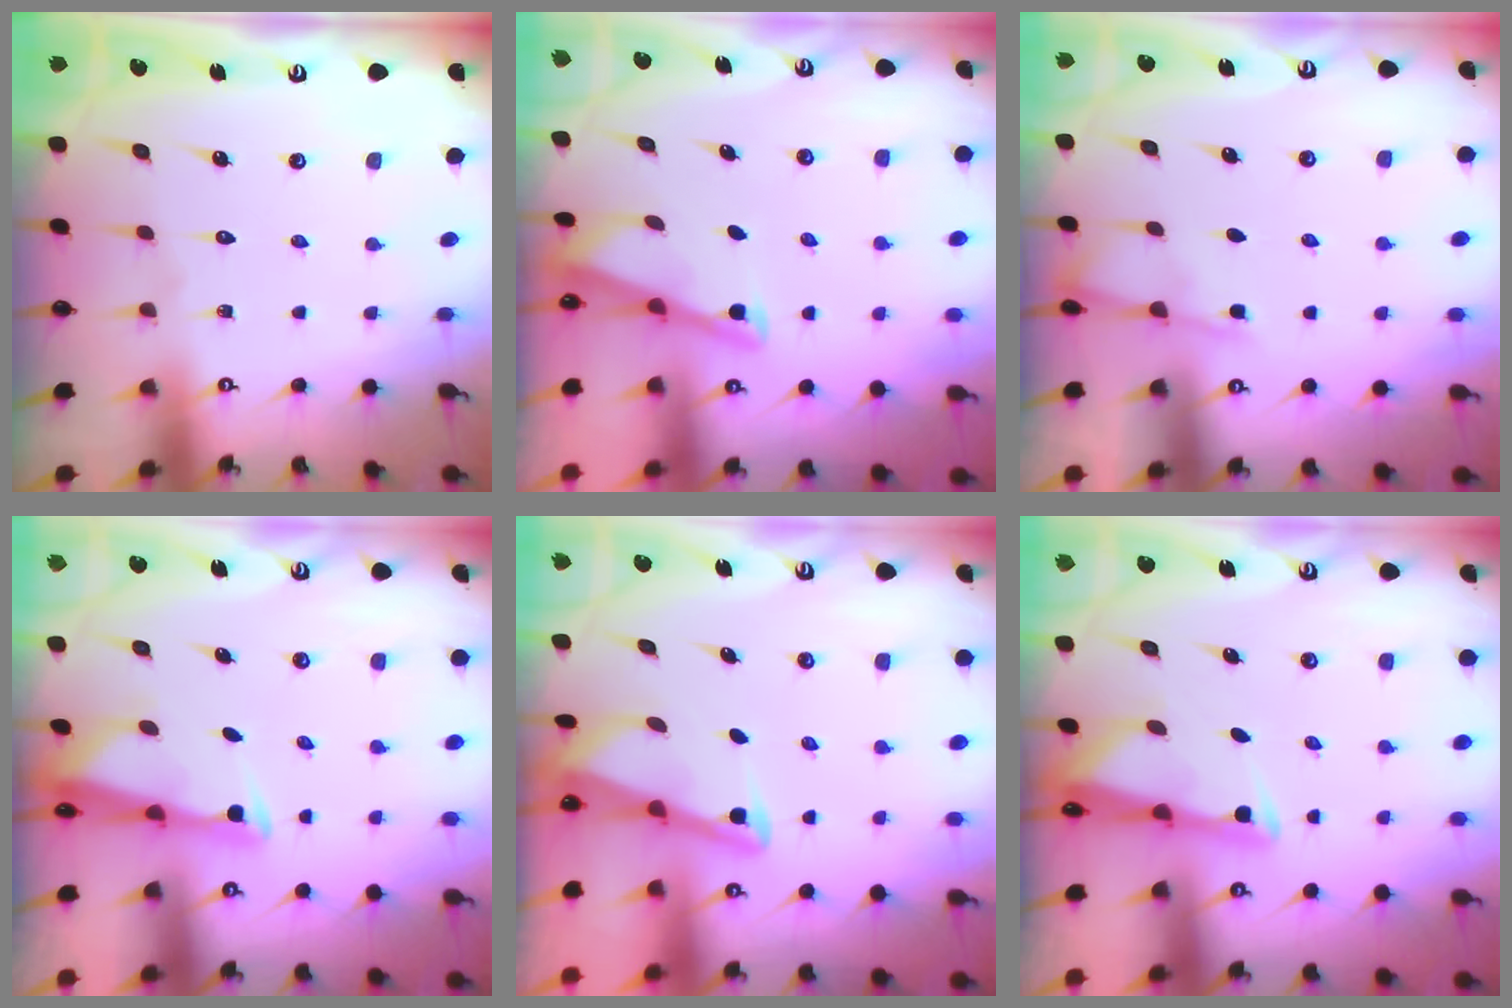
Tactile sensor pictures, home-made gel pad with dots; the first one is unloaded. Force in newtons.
{"total": 2.9, "press": 2.9, "slide": 0.3}
{"total": 2.7, "press": 2.6, "slide": 0.4}
{"total": 2.9, "press": 2.8, "slide": 0.8}
{"total": 3.4, "press": 3.4, "slide": 0.3}
{"total": 2.8, "press": 2.8, "slide": 0.4}